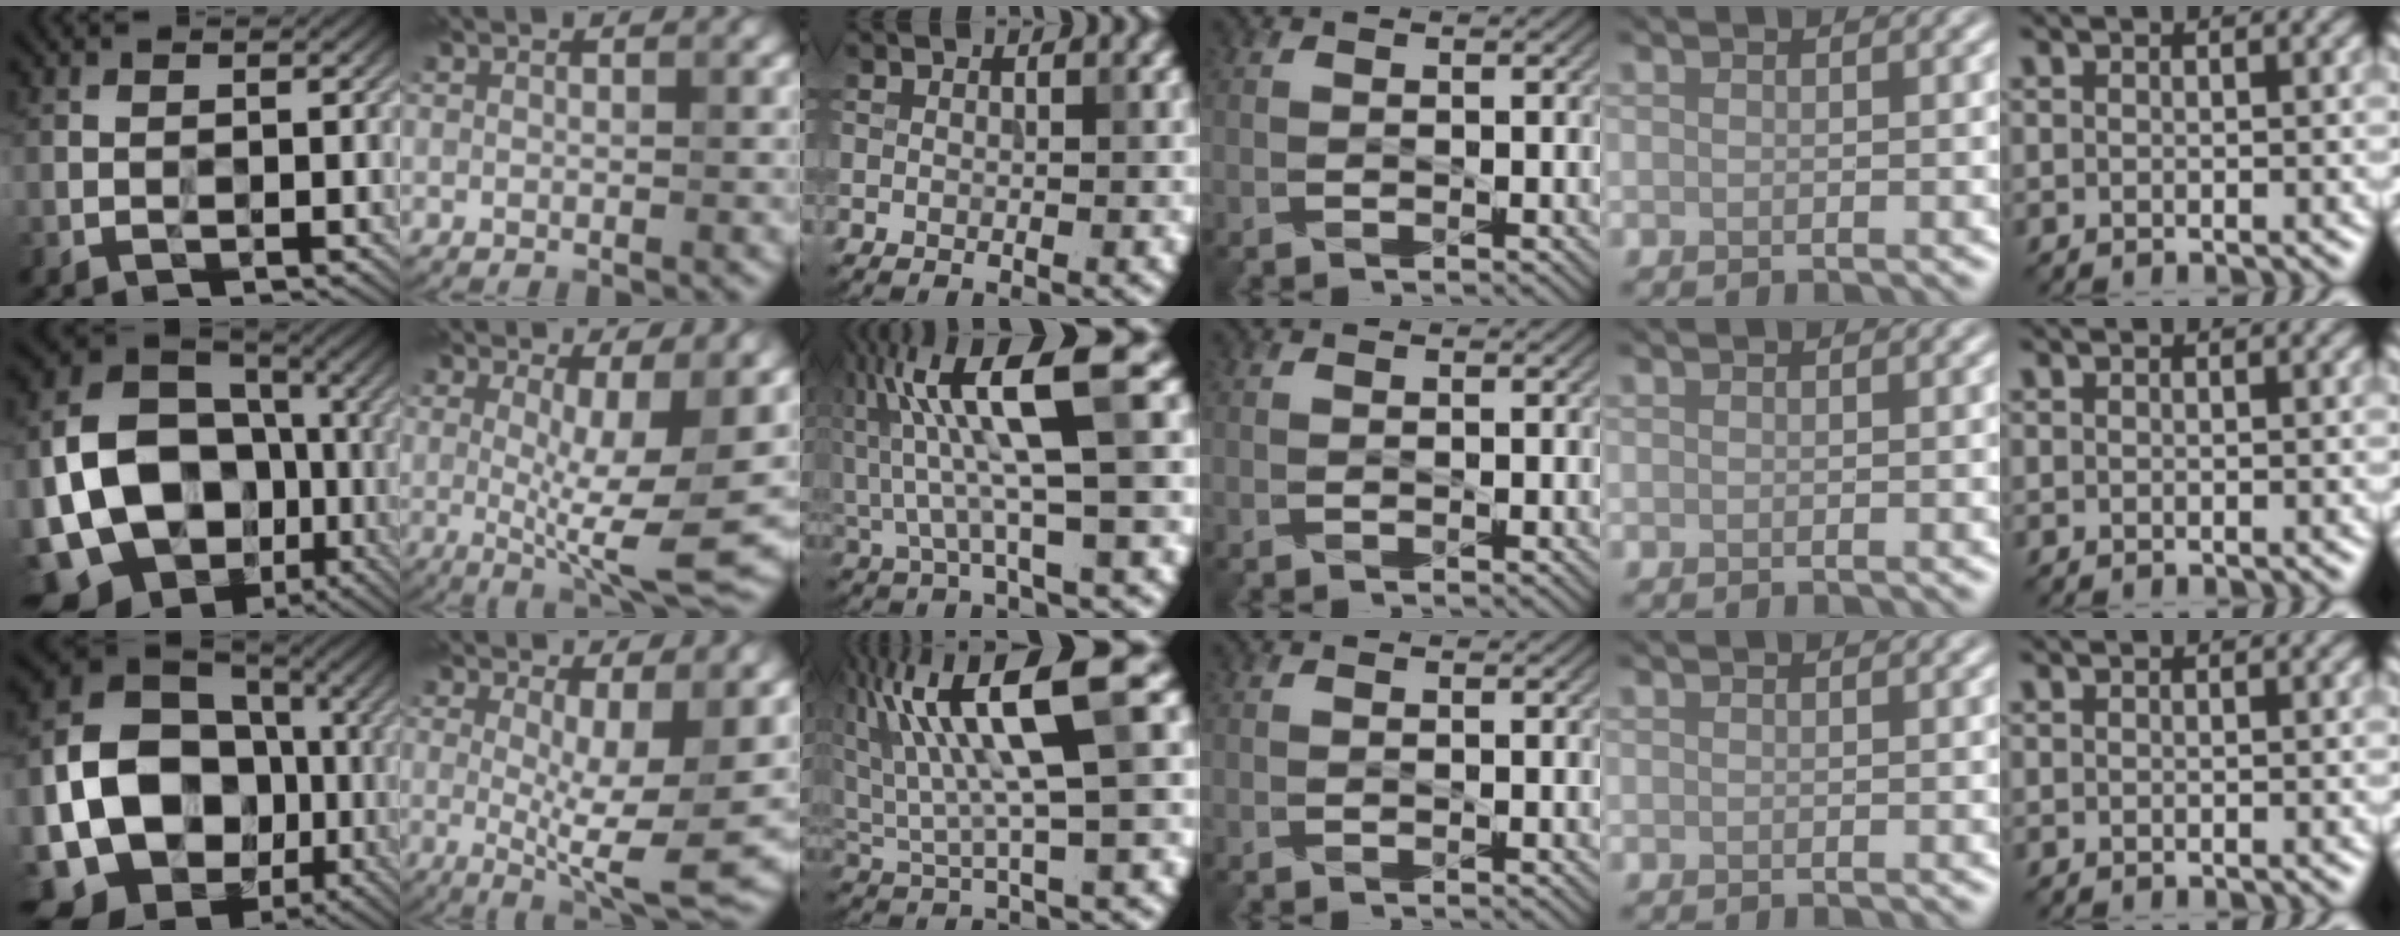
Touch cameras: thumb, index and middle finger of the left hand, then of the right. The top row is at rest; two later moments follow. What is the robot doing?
{"motion": "wipe", "object": "mirror"}